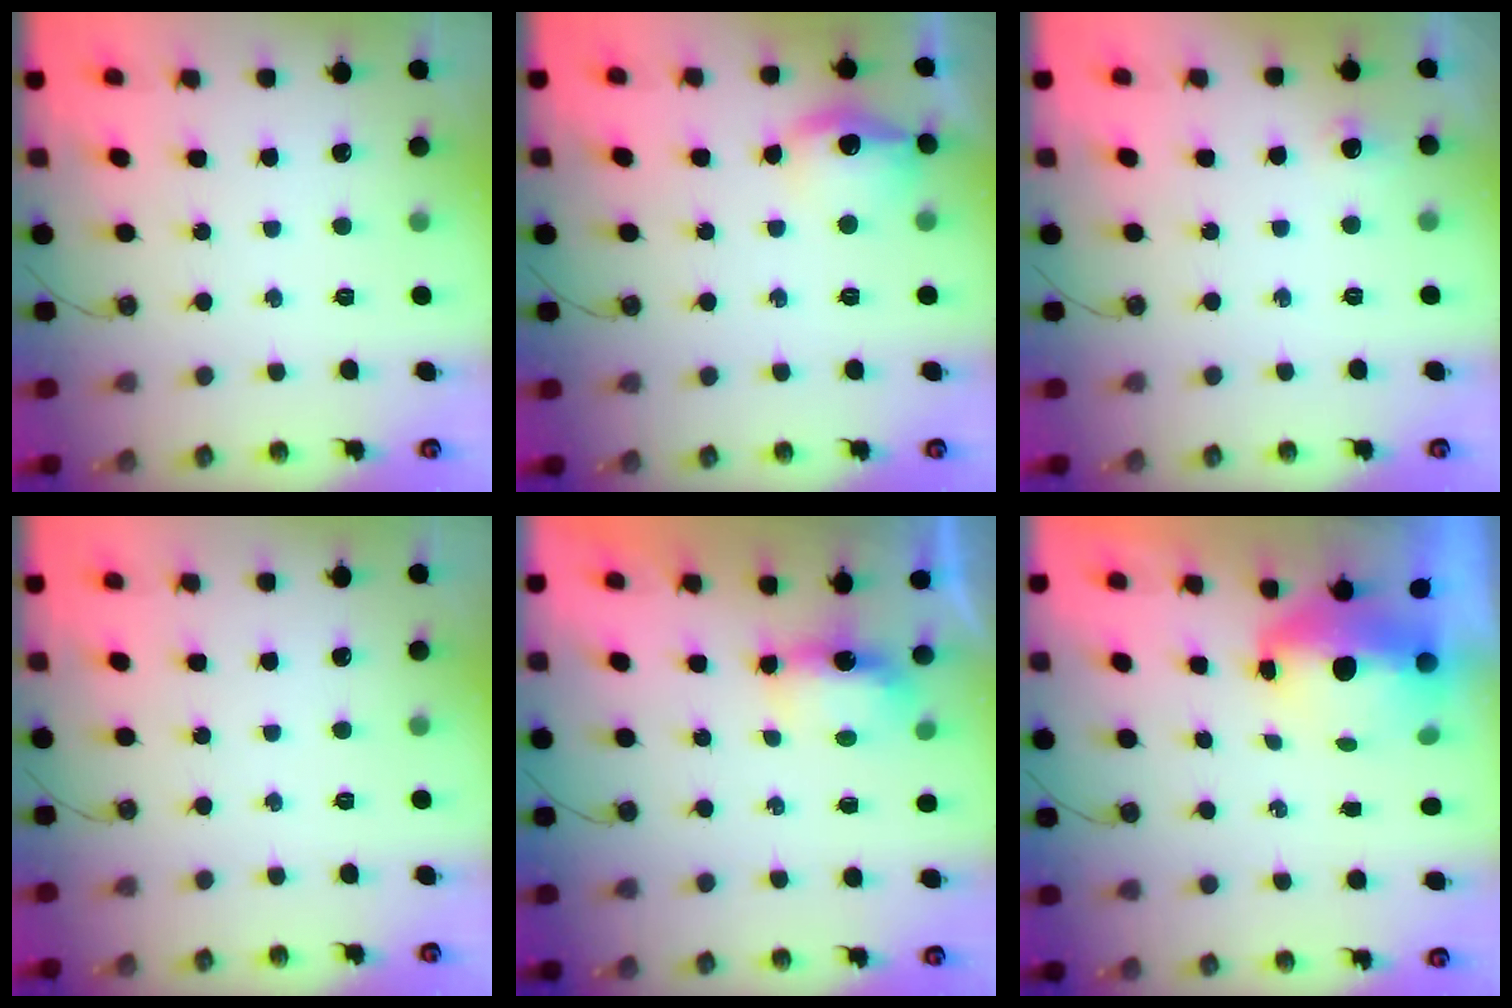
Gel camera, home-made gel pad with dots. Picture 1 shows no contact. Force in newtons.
{"total": 13.0, "press": 12.9, "slide": 1.0}
{"total": 4.8, "press": 4.7, "slide": 1.0}
{"total": 0.0}
{"total": 5.4, "press": 5.3, "slide": 0.8}
{"total": 7.5, "press": 7.4, "slide": 1.2}